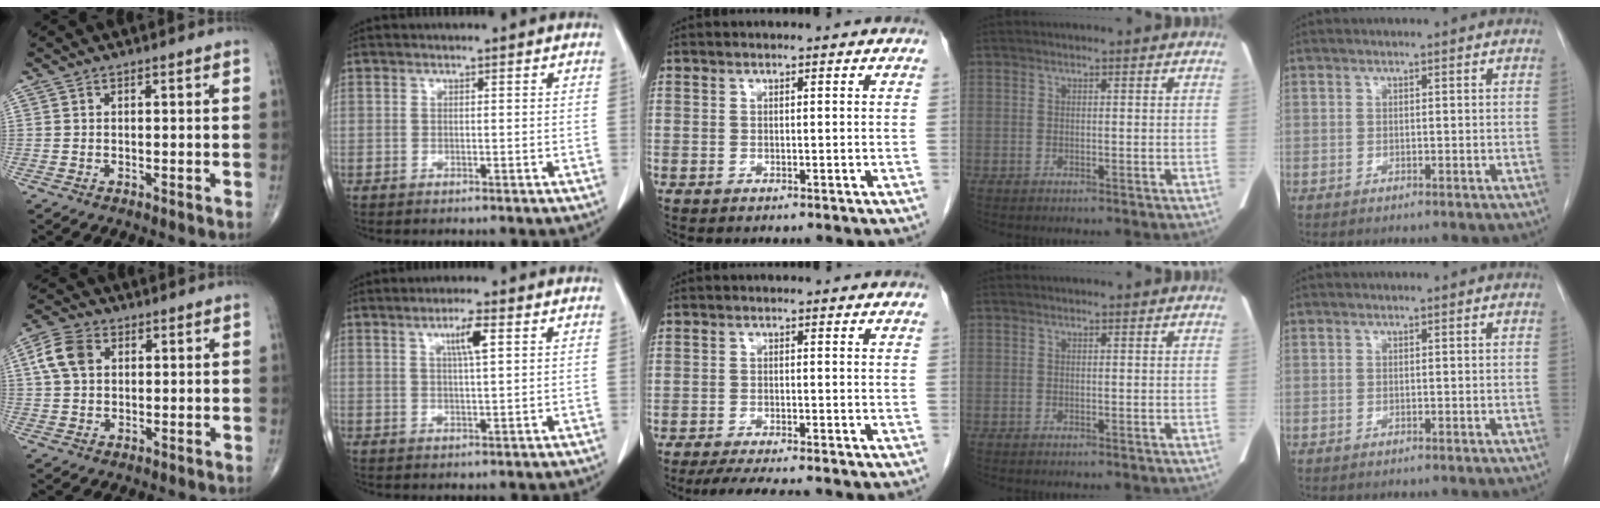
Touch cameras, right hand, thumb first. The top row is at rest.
{"thumb": {"total": 6.9, "force": [1.8, 4.8, 4.6], "torque": [-0.092, 0.012, 0.031]}, "index": {"total": 4.2, "force": [1.7, 0.3, 3.9], "torque": [-0.068, 0.000, 0.029]}, "middle": {"total": 7.4, "force": [-6.4, 0.6, 3.7], "torque": [-0.055, -0.017, -0.099]}}